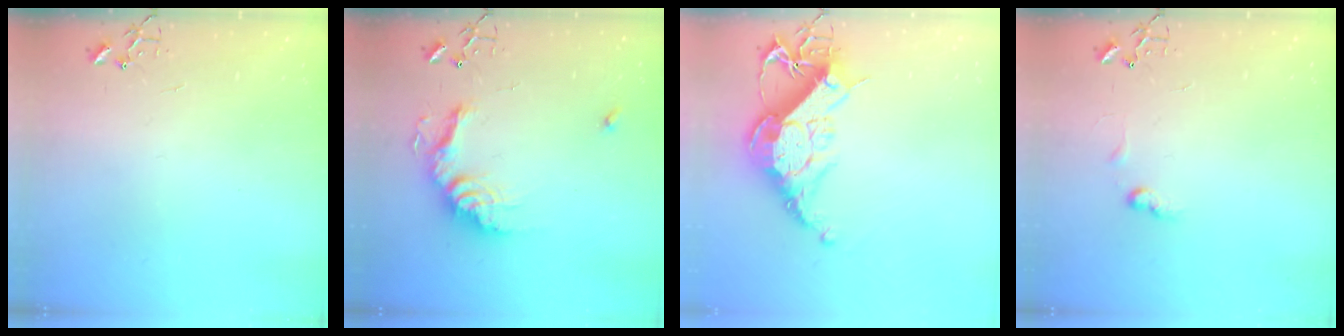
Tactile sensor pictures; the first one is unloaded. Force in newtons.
{"total": 17.3, "press": 17.2, "slide": 1.5}
{"total": 18.5, "press": 18.4, "slide": 1.5}
{"total": 6.0, "press": 6.0, "slide": 0.8}